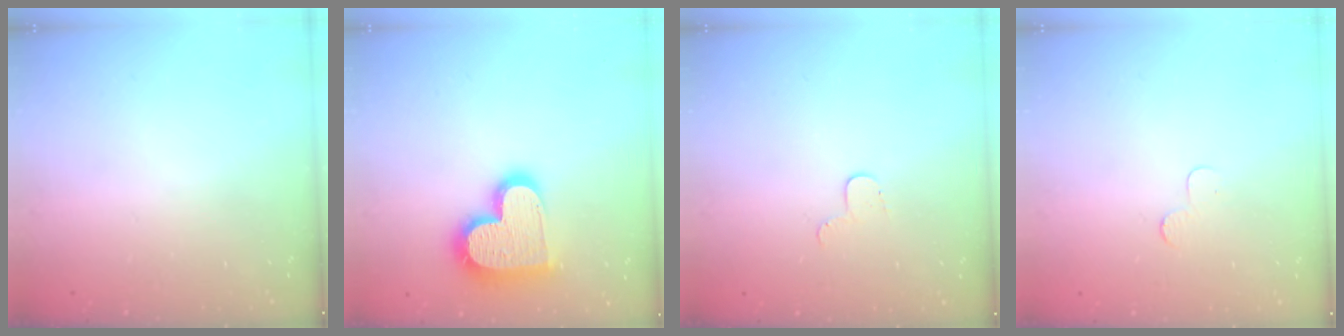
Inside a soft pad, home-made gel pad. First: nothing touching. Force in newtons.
{"total": 17.5, "press": 17.4, "slide": 1.3}
{"total": 4.2, "press": 4.2, "slide": 0.4}
{"total": 3.7, "press": 3.7, "slide": 0.4}